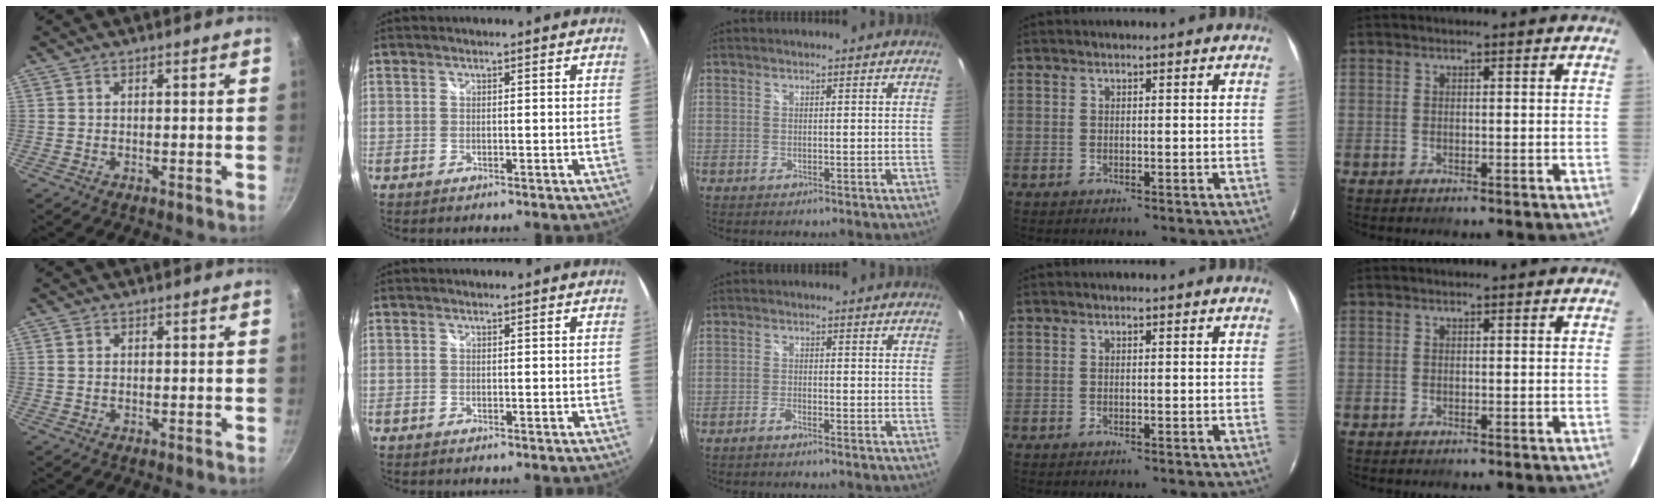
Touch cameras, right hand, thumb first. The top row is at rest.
{"thumb": {"total": 1.1, "force": [0.4, 0.9, 0.6], "torque": [-0.011, 0.002, 0.005]}, "middle": {"total": 1.8, "force": [-1.5, 0.2, 0.9], "torque": [-0.031, 0.001, -0.033]}}